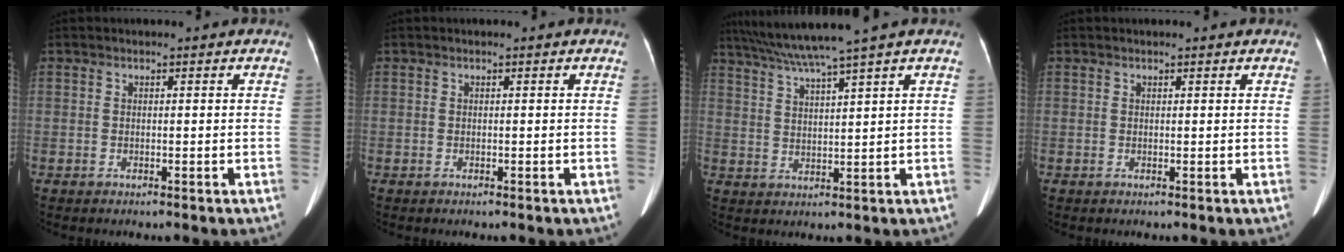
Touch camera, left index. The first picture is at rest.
{"total": 0.0}
{"total": 8.4, "force": [6.7, -2.2, 4.5], "torque": [-0.080, 0.015, 0.119]}
{"total": 1.3, "force": [1.1, 0.2, 0.6], "torque": [-0.008, 0.016, 0.012]}